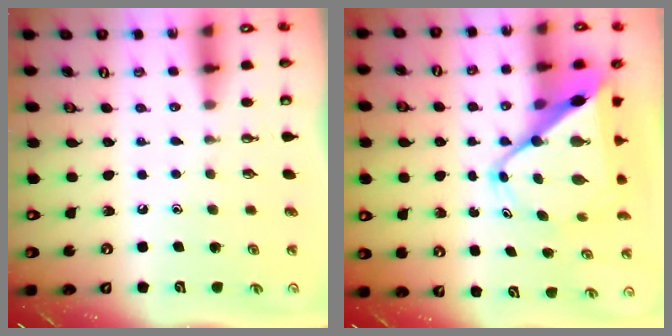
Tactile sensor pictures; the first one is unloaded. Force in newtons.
{"total": 13.7, "press": 13.6, "slide": 1.1}